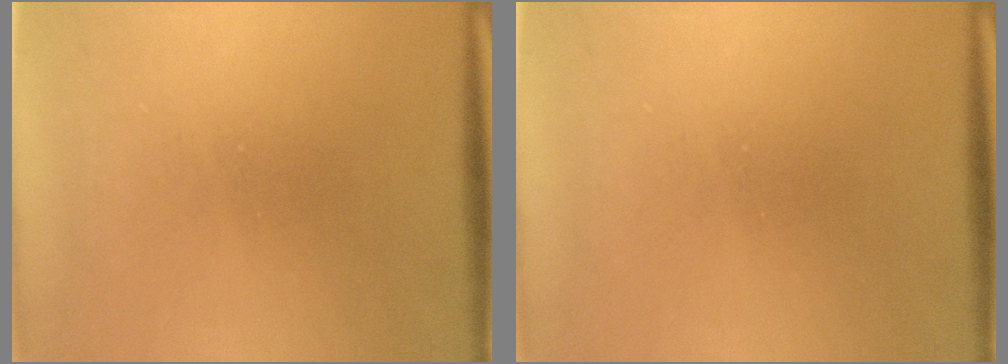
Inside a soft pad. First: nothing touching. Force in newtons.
{"total": 0.0}